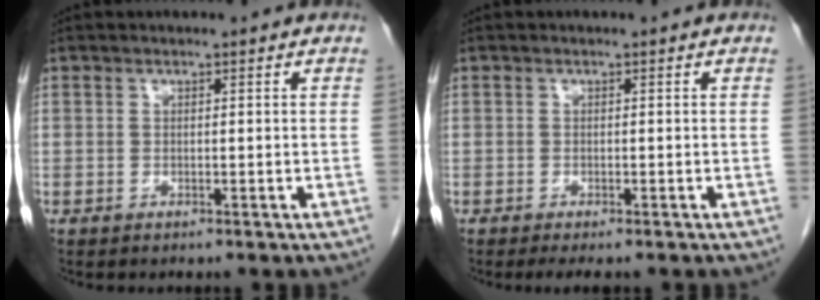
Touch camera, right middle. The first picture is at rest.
{"total": 3.1, "force": [-2.4, 0.8, 1.7], "torque": [-0.020, -0.008, -0.031]}